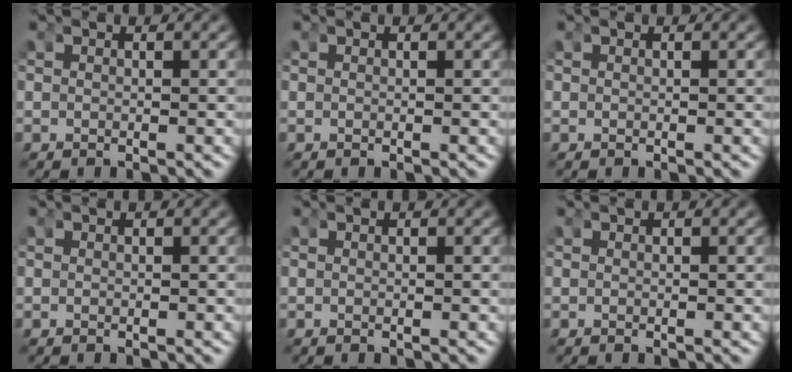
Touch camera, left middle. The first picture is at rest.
{"total": 0.0}
{"total": 0.0}
{"total": 0.0}
{"total": 0.0}
{"total": 0.0}